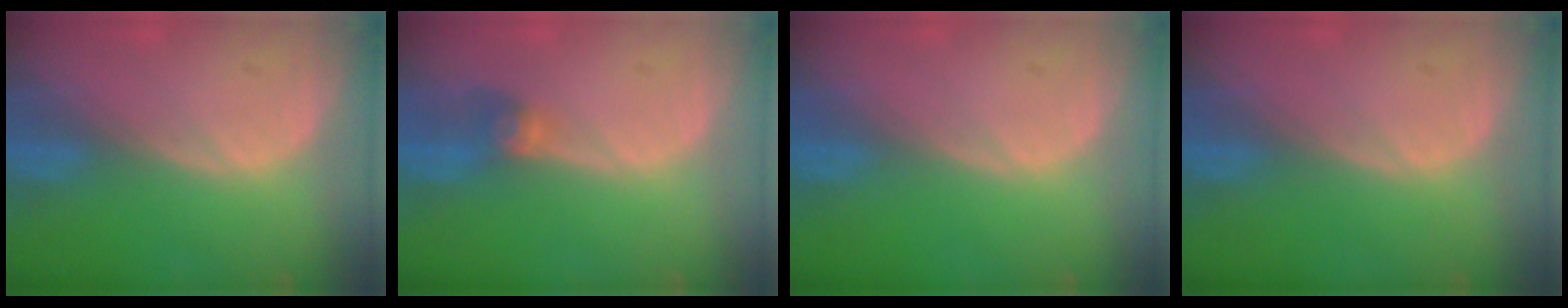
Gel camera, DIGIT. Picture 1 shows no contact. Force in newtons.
{"total": 2.7, "press": 2.7, "slide": 0.3}
{"total": 0.0}
{"total": 0.0}